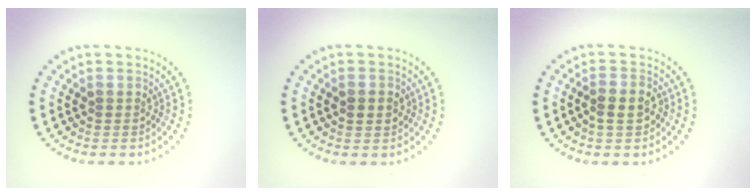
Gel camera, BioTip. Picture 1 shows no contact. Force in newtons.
{"total": 2.1, "press": 2.1, "slide": 0.2}
{"total": 1.9, "press": 1.9, "slide": 0.5}